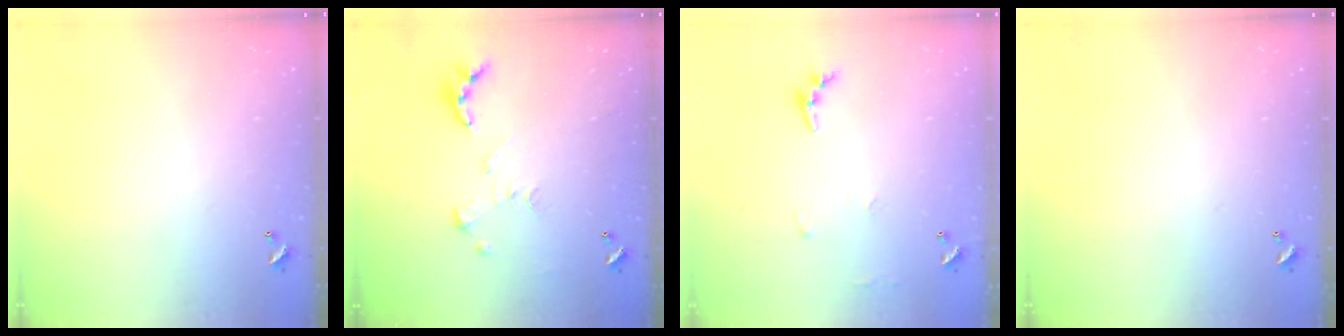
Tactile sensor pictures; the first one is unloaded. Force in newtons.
{"total": 0.0}
{"total": 6.0, "press": 5.9, "slide": 0.7}
{"total": 0.0}